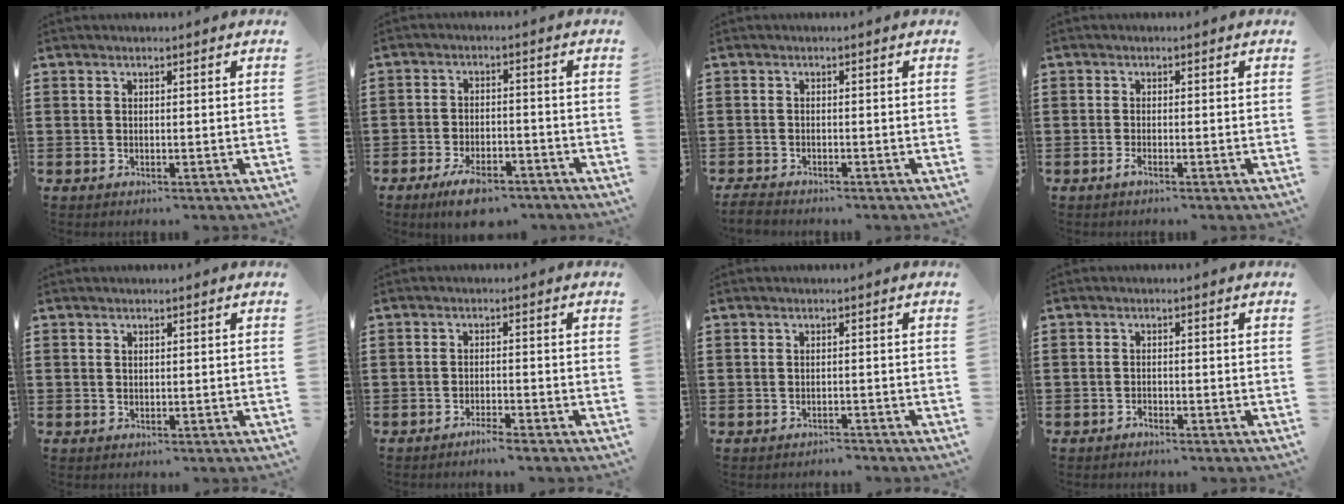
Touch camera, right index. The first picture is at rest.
{"total": 5.4, "force": [-4.3, 1.5, 2.8], "torque": [-0.049, 0.010, -0.078]}
{"total": 1.6, "force": [-1.6, 0.3, 0.1], "torque": [-0.006, 0.002, -0.034]}
{"total": 1.1, "force": [-0.8, 0.2, 0.8], "torque": [-0.016, -0.005, -0.013]}
{"total": 0.5, "force": [0.3, 0.4, 0.1], "torque": [-0.005, 0.002, 0.006]}
{"total": 1.9, "force": [-1.8, -0.1, 0.7], "torque": [-0.012, 0.002, -0.033]}
{"total": 1.3, "force": [-1.3, 0.3, -0.2], "torque": [-0.001, 0.005, -0.030]}
{"total": 0.9, "force": [-0.9, 0.3, 0.2], "torque": [-0.006, 0.001, -0.019]}